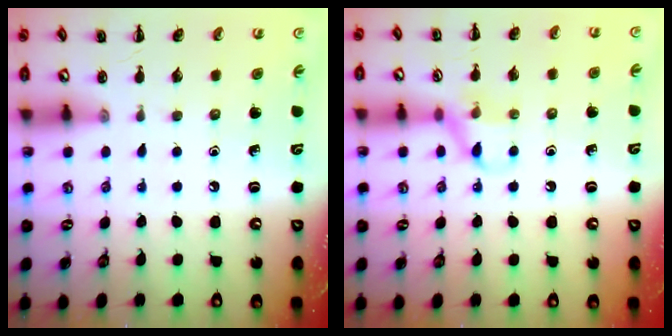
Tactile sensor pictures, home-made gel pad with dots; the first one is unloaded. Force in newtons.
{"total": 8.8, "press": 8.6, "slide": 1.6}